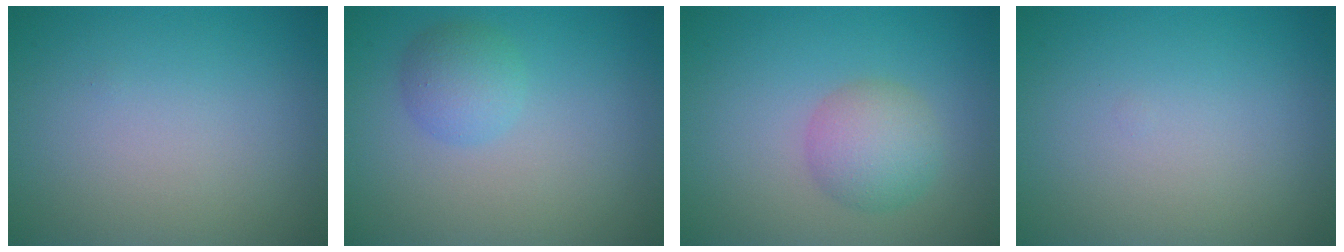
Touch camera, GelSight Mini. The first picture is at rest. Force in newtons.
{"total": 2.4, "press": 2.4, "slide": 0.1}
{"total": 3.5, "press": 3.5, "slide": 0.1}
{"total": 0.0}